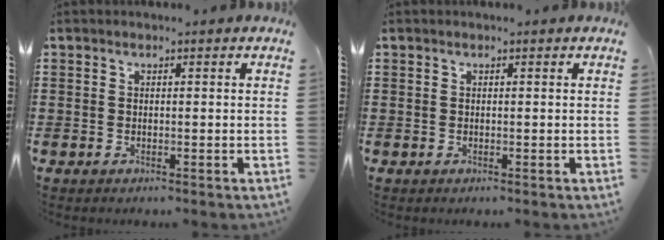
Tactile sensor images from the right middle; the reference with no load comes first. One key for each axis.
{"total": 0.0}